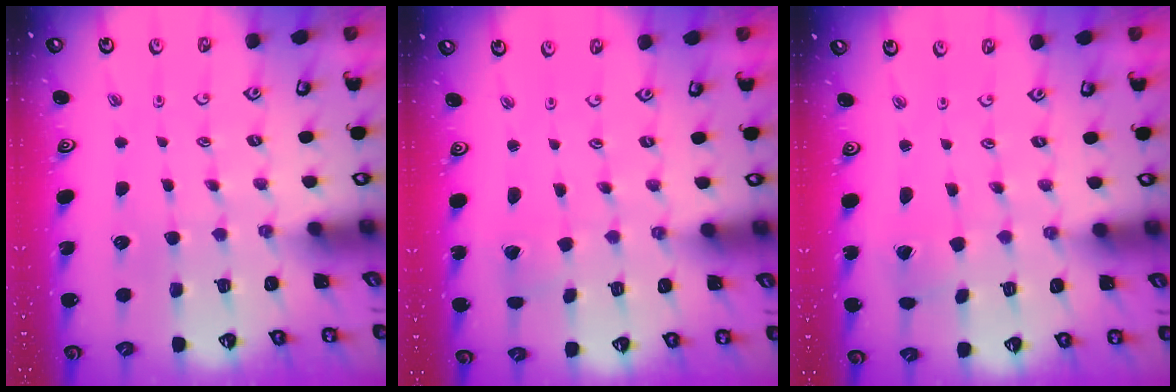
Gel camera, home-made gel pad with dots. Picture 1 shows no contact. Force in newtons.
{"total": 1.2, "press": 1.2, "slide": 0.1}
{"total": 0.6, "press": 0.6, "slide": 0.0}